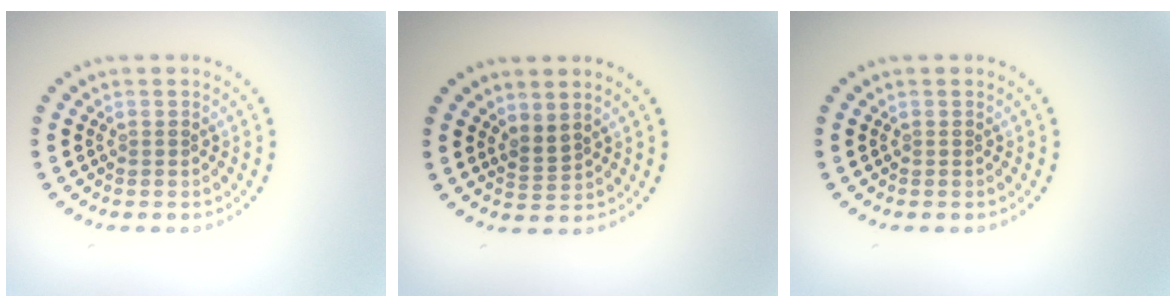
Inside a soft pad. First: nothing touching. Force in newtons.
{"total": 1.6, "press": 1.2, "slide": 1.0}
{"total": 0.0}